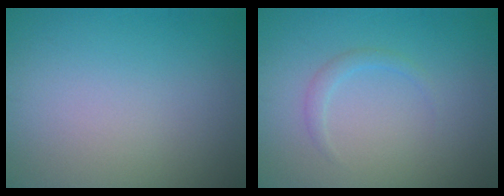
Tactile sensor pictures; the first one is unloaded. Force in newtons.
{"total": 1.1, "press": 1.1, "slide": 0.1}